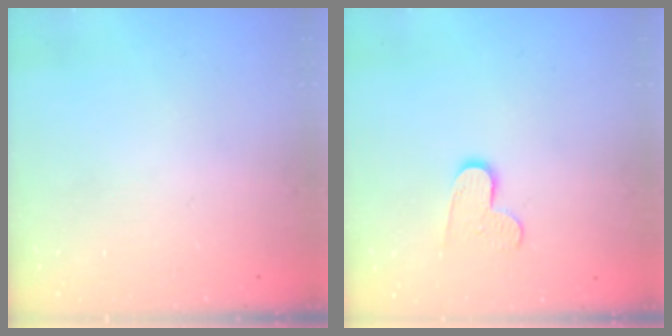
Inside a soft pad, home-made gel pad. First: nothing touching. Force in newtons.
{"total": 8.0, "press": 8.0, "slide": 0.6}